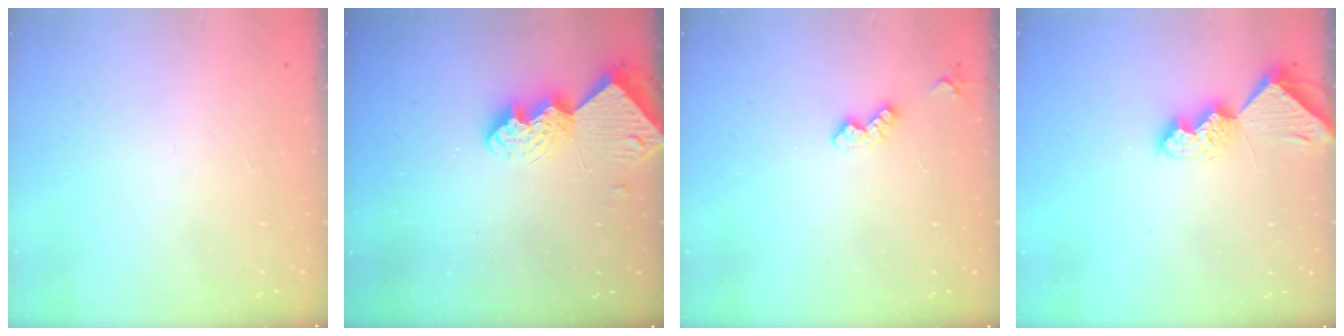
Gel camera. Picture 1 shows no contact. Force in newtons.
{"total": 9.7, "press": 9.6, "slide": 1.0}
{"total": 4.3, "press": 4.3, "slide": 0.7}
{"total": 7.3, "press": 7.2, "slide": 1.0}